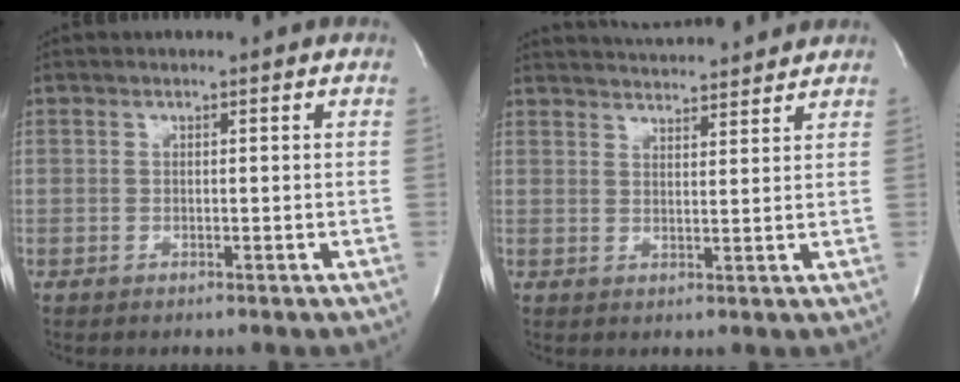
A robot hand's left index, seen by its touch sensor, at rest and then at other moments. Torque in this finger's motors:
{"motor_torque": [0.65, -0.66, 0.24, 0.06]}